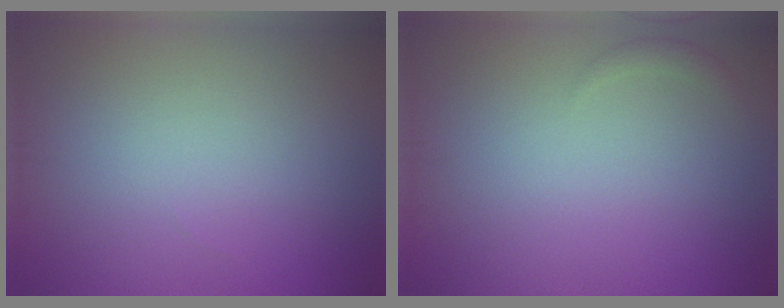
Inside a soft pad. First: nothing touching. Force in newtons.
{"total": 0.7, "press": 0.7, "slide": 0.1}